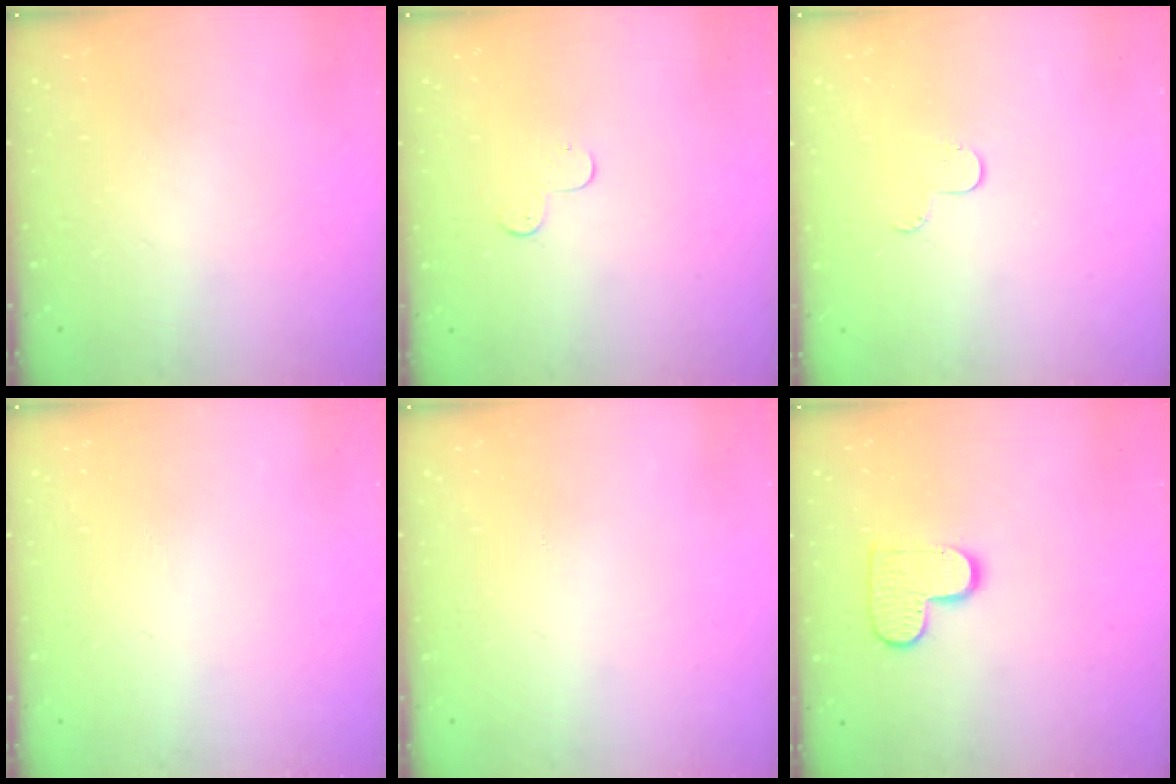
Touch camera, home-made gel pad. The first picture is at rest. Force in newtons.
{"total": 3.9, "press": 3.9, "slide": 0.4}
{"total": 3.5, "press": 3.5, "slide": 0.4}
{"total": 0.0}
{"total": 0.0}
{"total": 10.0, "press": 10.0, "slide": 0.6}